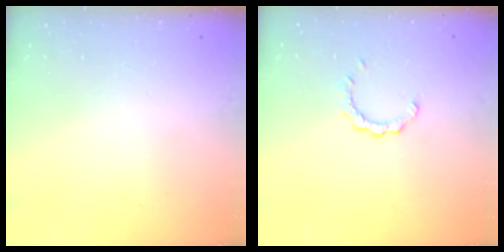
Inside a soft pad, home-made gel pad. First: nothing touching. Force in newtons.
{"total": 2.8, "press": 2.7, "slide": 0.4}